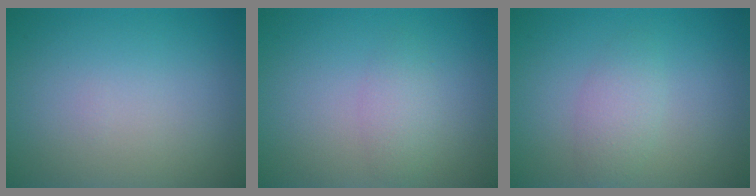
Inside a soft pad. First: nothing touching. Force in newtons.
{"total": 1.8, "press": 1.8, "slide": 0.1}
{"total": 2.1, "press": 2.0, "slide": 0.0}